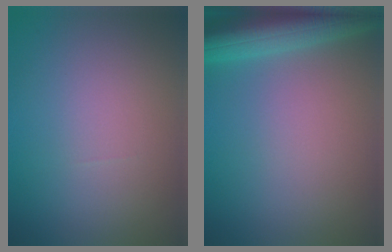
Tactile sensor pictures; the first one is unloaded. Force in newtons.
{"total": 7.7, "press": 7.7, "slide": 0.5}